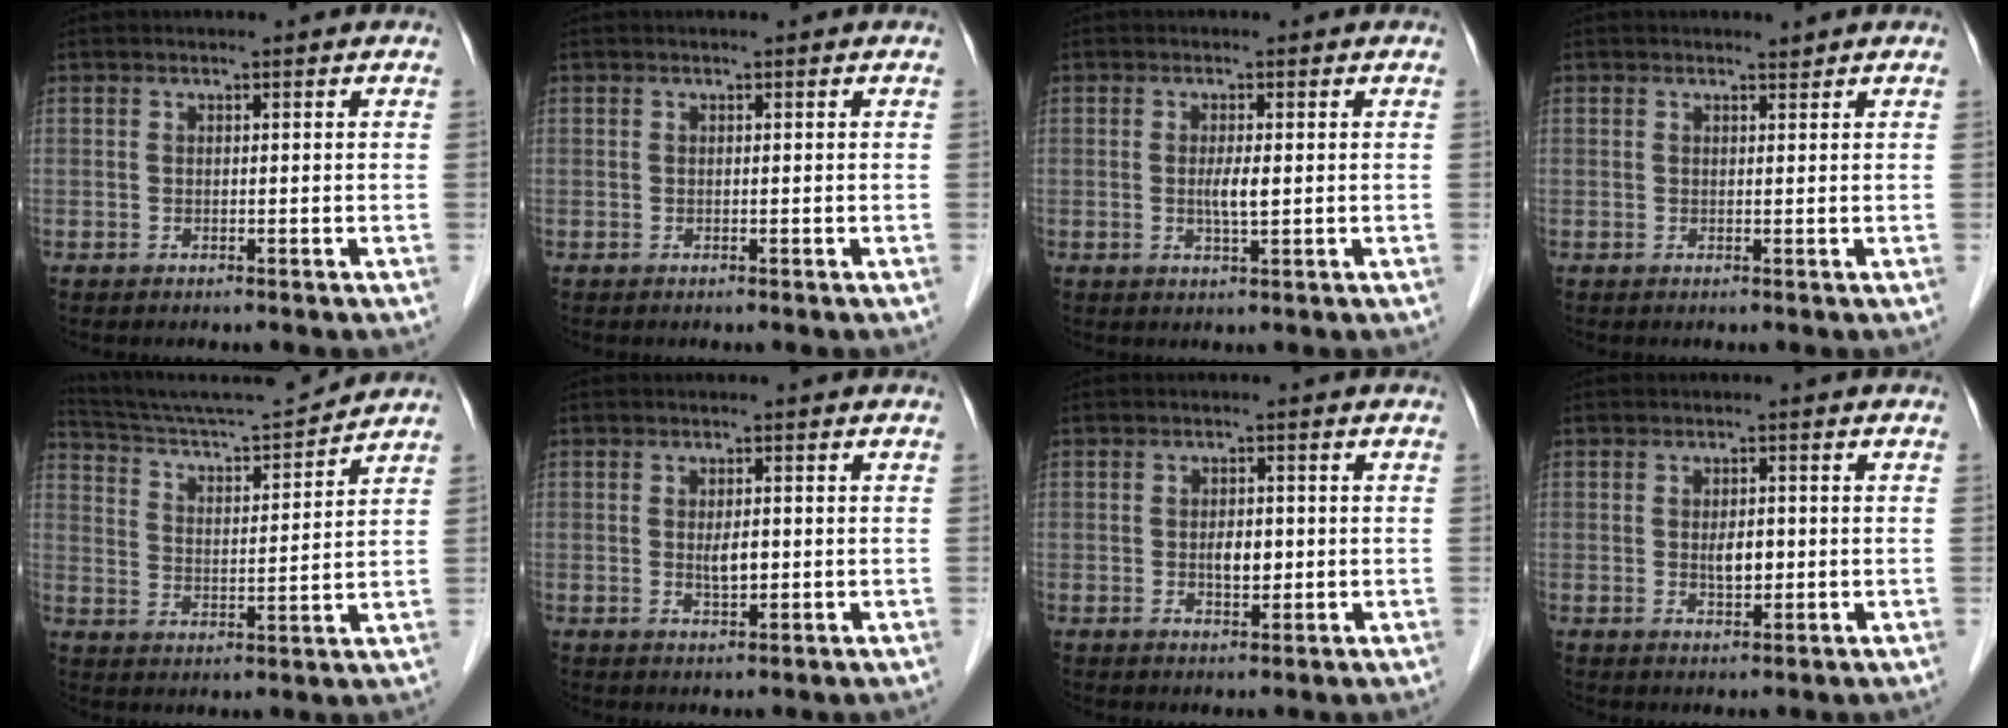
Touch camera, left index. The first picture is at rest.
{"total": 0.0}
{"total": 2.3, "force": [0.0, 0.2, 2.3], "torque": [-0.045, -0.003, 0.000]}
{"total": 0.5, "force": [0.5, -0.1, -0.1], "torque": [-0.008, -0.007, 0.008]}
{"total": 13.2, "force": [12.8, -0.9, 3.1], "torque": [-0.065, -0.001, 0.213]}
{"total": 2.4, "force": [0.0, 0.8, 2.2], "torque": [-0.041, -0.001, 0.001]}
{"total": 2.9, "force": [-0.2, 1.5, 2.5], "torque": [-0.041, 0.002, -0.002]}
{"total": 2.7, "force": [-0.1, 1.2, 2.5], "torque": [-0.043, 0.001, -0.001]}